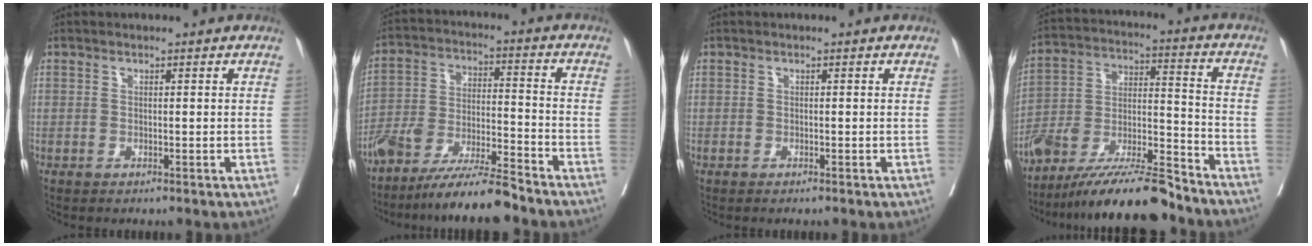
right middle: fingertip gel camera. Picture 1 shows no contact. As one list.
[{"total": 11.3, "force": [-9.8, 0.4, 5.6], "torque": [-0.094, -0.003, -0.180]}, {"total": 0.8, "force": [-0.7, 0.1, 0.4], "torque": [-0.008, -0.003, -0.010]}, {"total": 17.3, "force": [-14.8, 1.8, 8.7], "torque": [-0.169, 0.000, -0.268]}]